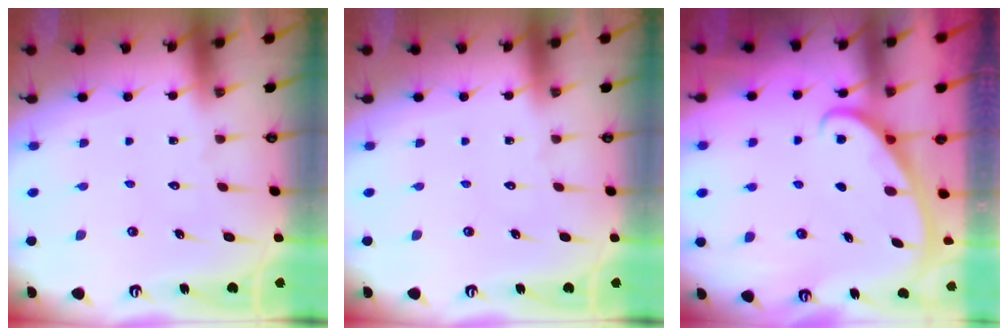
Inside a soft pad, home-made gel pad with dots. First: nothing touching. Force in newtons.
{"total": 0.0}
{"total": 2.8, "press": 2.8, "slide": 0.4}